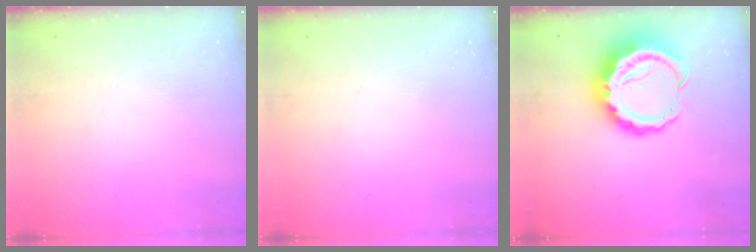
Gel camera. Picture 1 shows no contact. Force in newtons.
{"total": 0.0}
{"total": 12.5, "press": 12.2, "slide": 3.1}